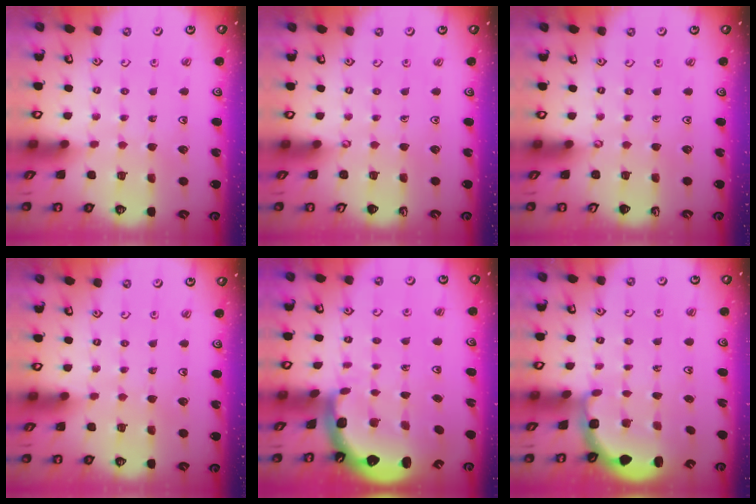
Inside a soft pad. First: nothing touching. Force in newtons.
{"total": 0.0}
{"total": 0.0}
{"total": 0.0}
{"total": 3.4, "press": 2.6, "slide": 2.3}
{"total": 2.7, "press": 2.1, "slide": 1.7}